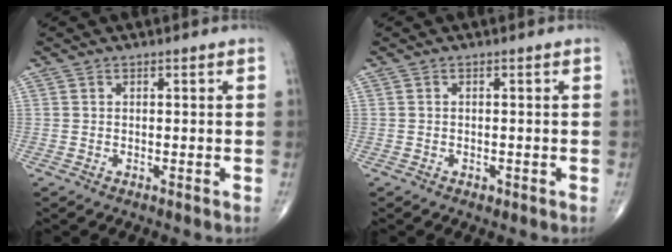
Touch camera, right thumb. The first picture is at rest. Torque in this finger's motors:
{"motor_torque": [0.41, 0.19, -0.11, -0.17, -0.06]}